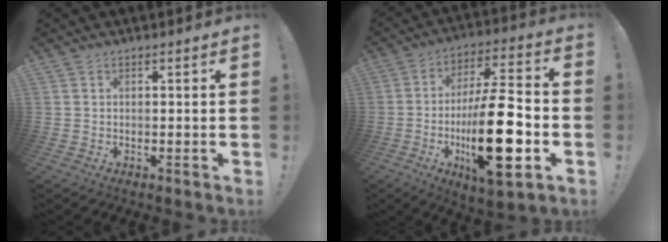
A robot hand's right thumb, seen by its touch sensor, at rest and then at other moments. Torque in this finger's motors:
{"motor_torque": [2.87, 2.14, 2.22, -0.56, 0.81]}